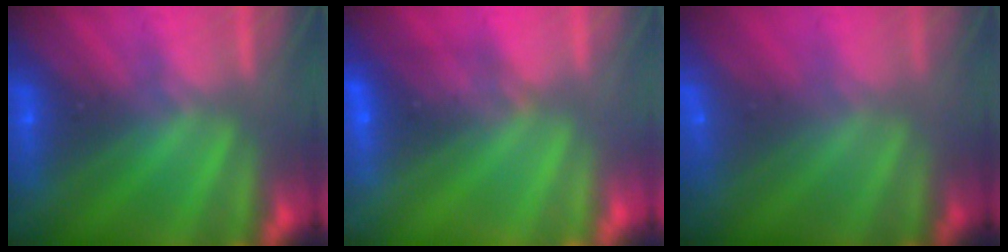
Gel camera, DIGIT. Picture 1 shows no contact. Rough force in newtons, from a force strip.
{"total": 2.3}
{"total": 2.9}